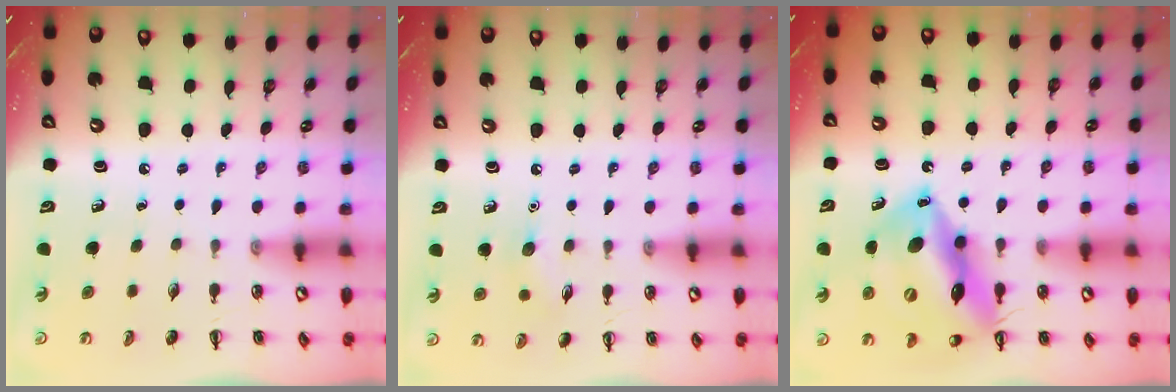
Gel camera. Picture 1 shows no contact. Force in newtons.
{"total": 5.3, "press": 5.1, "slide": 1.3}
{"total": 18.4, "press": 18.0, "slide": 3.4}